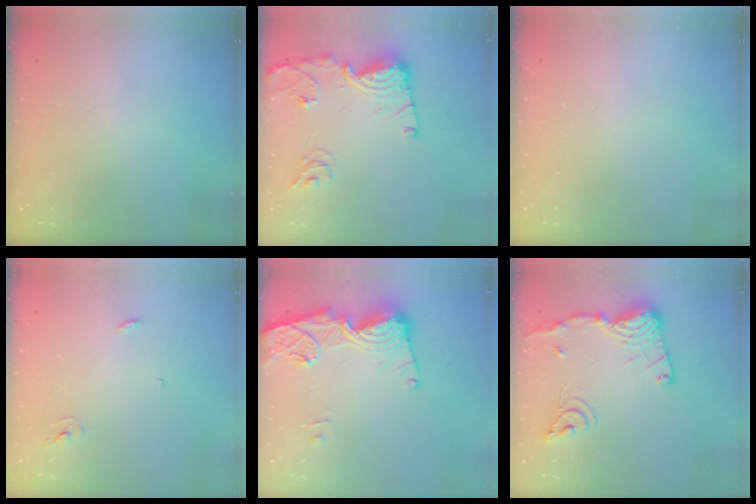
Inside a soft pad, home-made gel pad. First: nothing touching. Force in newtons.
{"total": 14.6, "press": 14.6, "slide": 1.0}
{"total": 0.0}
{"total": 2.9, "press": 2.9, "slide": 0.2}
{"total": 17.9, "press": 17.8, "slide": 1.7}
{"total": 17.9, "press": 17.8, "slide": 1.6}